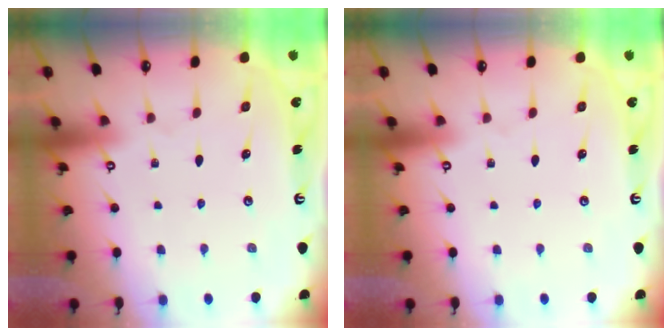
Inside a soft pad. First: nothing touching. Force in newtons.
{"total": 0.0}